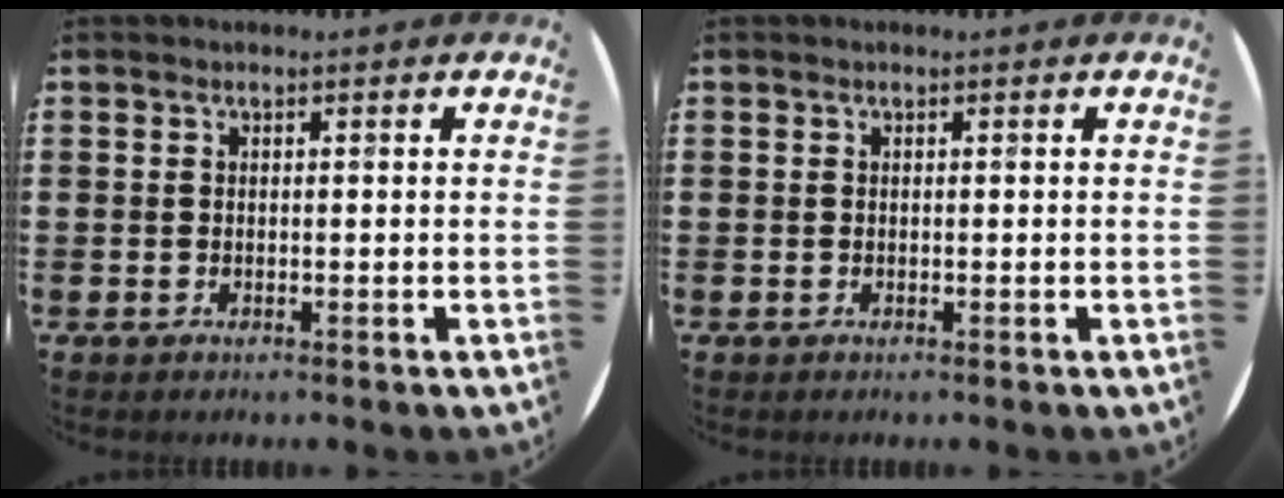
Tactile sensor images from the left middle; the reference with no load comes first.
{"total": 0.0}